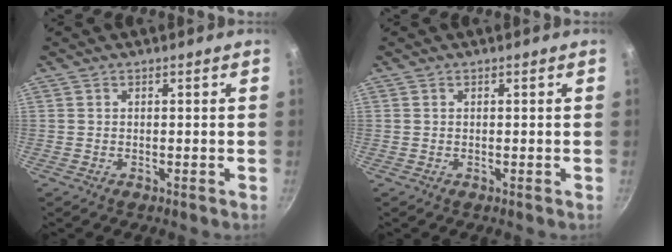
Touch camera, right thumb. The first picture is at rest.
{"total": 0.0}